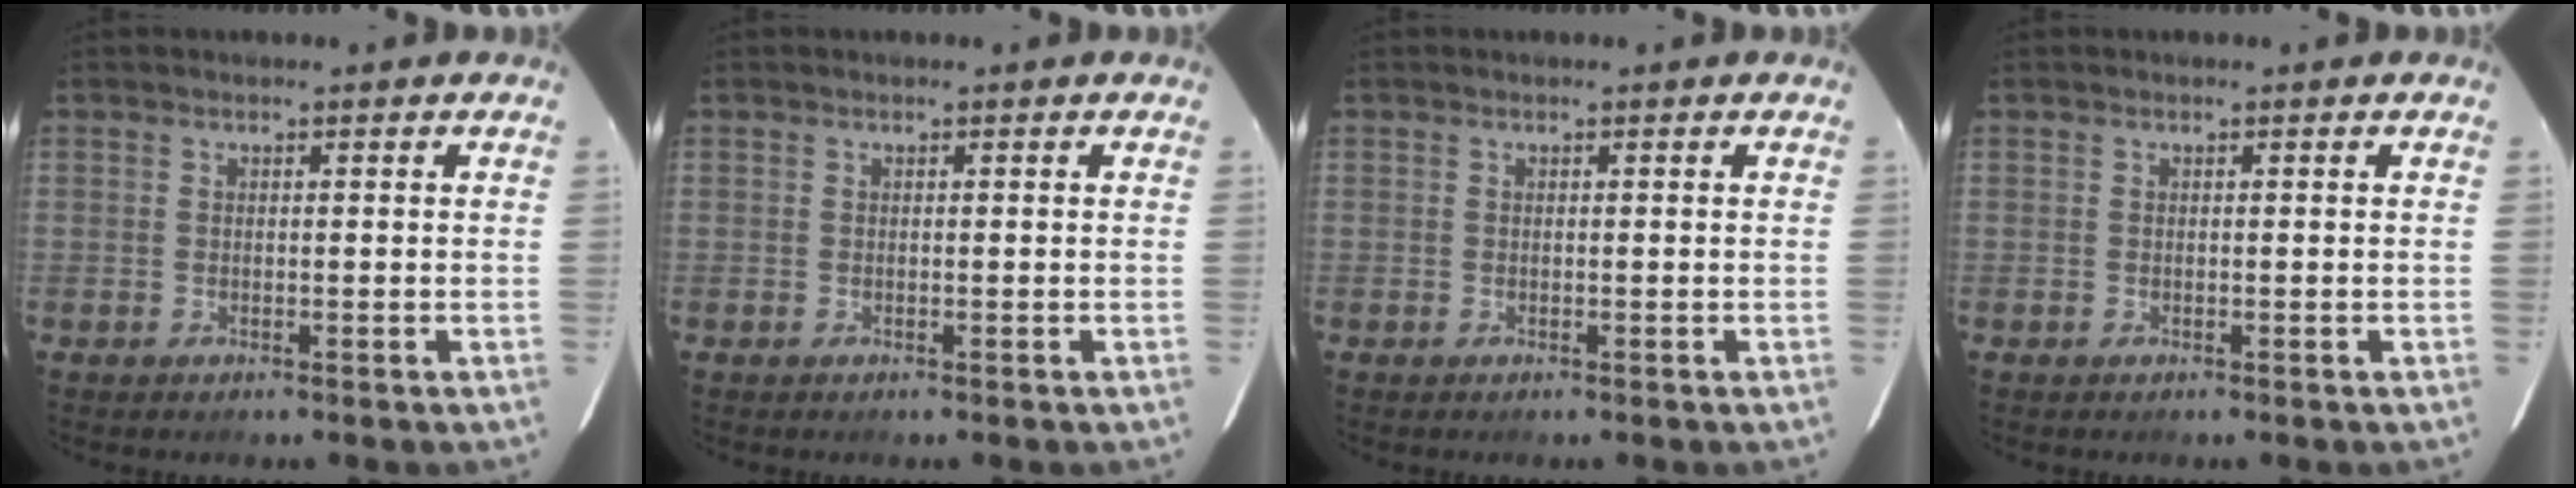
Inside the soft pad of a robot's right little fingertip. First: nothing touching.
{"total": 0.0}
{"total": 0.0}
{"total": 0.0}